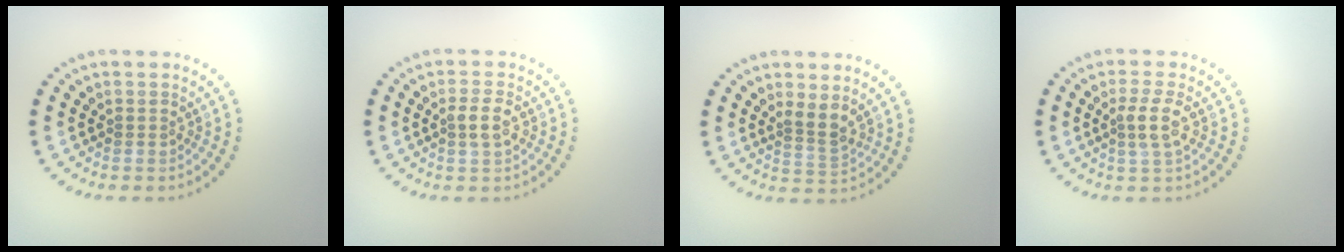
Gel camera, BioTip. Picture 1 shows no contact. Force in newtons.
{"total": 2.1, "press": 2.1, "slide": 0.4}
{"total": 2.3, "press": 1.7, "slide": 1.5}
{"total": 2.4, "press": 2.1, "slide": 1.0}